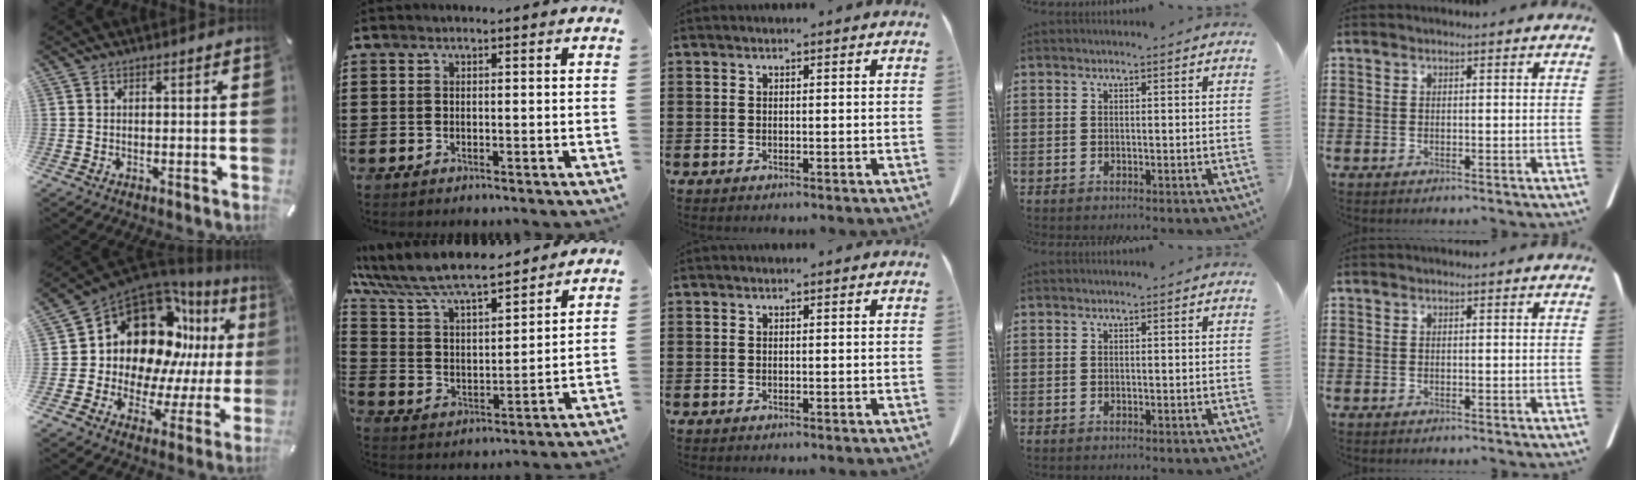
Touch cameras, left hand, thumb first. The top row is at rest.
{"thumb": {"total": 18.0, "force": [8.8, 12.4, 9.6], "torque": [-0.160, -0.092, 0.161]}, "index": {"total": 8.7, "force": [7.8, 1.7, 3.6], "torque": [-0.103, -0.042, 0.133]}}